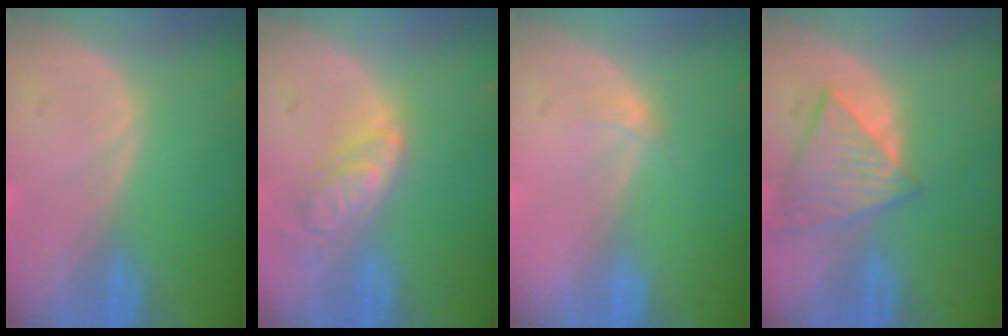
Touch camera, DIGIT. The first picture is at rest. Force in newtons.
{"total": 6.4, "press": 5.6, "slide": 3.1}
{"total": 1.0, "press": 1.0, "slide": 0.1}
{"total": 8.1, "press": 7.2, "slide": 3.6}